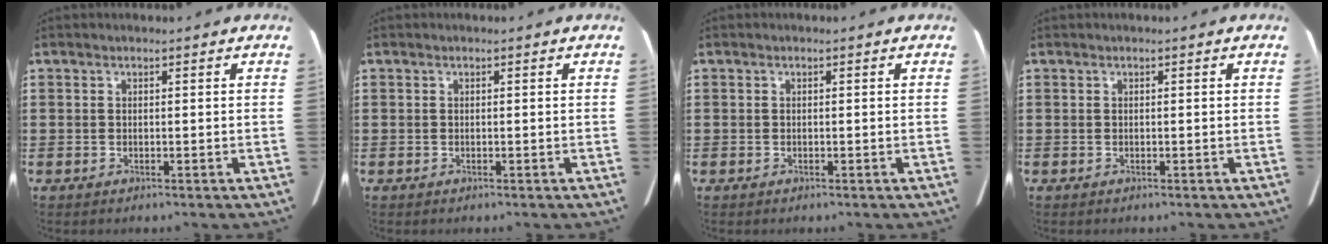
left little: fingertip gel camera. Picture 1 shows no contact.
{"total": 0.0}
{"total": 0.0}
{"total": 0.0}